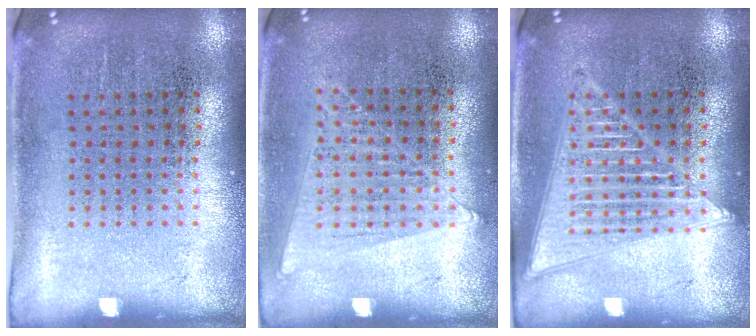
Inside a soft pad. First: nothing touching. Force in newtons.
{"total": 1.0, "press": 1.0, "slide": 0.4}
{"total": 3.3, "press": 3.3, "slide": 0.3}